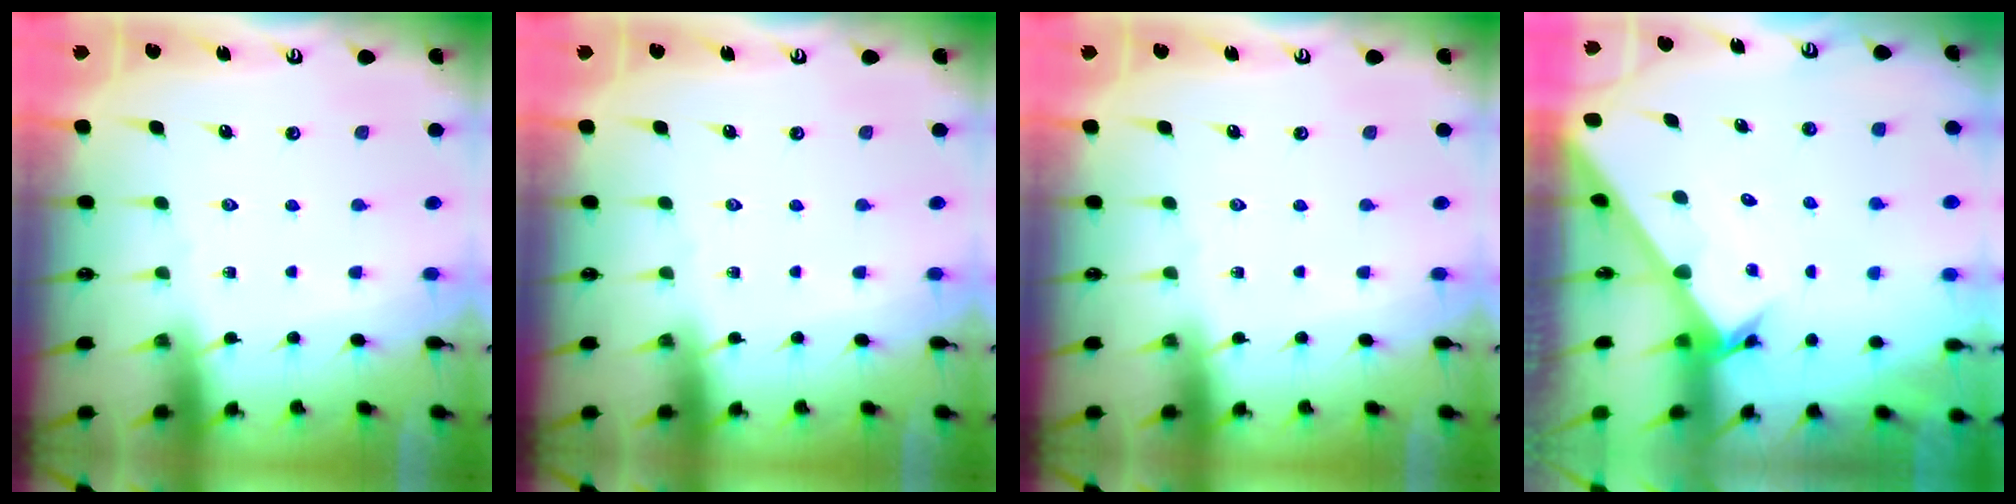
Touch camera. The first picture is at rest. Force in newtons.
{"total": 0.0}
{"total": 0.0}
{"total": 2.6, "press": 2.6, "slide": 0.2}